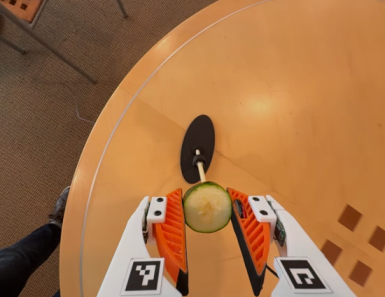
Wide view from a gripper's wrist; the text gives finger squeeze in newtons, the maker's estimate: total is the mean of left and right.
{"total": 7.7, "left": 7.4, "right": 8.1}